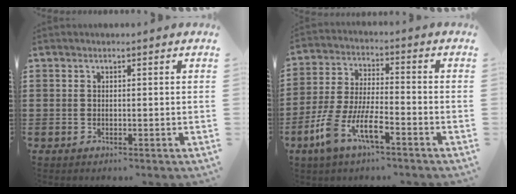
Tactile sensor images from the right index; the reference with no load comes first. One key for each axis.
{"total": 8.8, "fx": -4.8, "fy": 2.6, "fz": 6.9, "tx": -0.174, "ty": -0.012, "tz": -0.097}